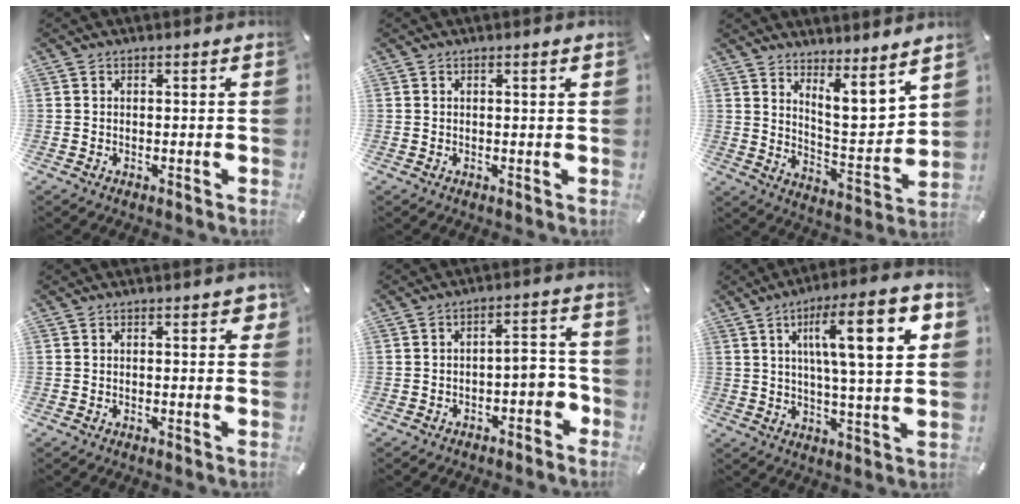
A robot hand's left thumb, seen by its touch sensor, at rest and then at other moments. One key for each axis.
{"total": 1.1, "fx": 0.3, "fy": 0.0, "fz": 1.1, "tx": -0.020, "ty": 0.000, "tz": 0.005}
{"total": 9.2, "fx": 7.6, "fy": 2.3, "fz": 4.6, "tx": -0.068, "ty": -0.074, "tz": 0.134}
{"total": 2.5, "fx": 0.9, "fy": 0.9, "fz": 2.2, "tx": -0.030, "ty": -0.002, "tz": 0.011}
{"total": 6.0, "fx": -2.2, "fy": 3.4, "fz": 4.4, "tx": -0.057, "ty": 0.011, "tz": -0.044}
{"total": 18.1, "fx": 6.4, "fy": 4.2, "fz": 16.5, "tx": -0.260, "ty": -0.009, "tz": 0.086}